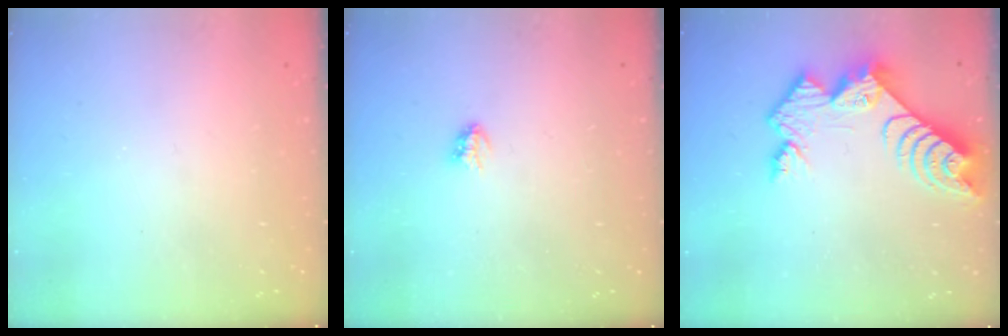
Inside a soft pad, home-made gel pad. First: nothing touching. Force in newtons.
{"total": 2.9, "press": 2.9, "slide": 0.3}
{"total": 11.7, "press": 11.6, "slide": 1.0}